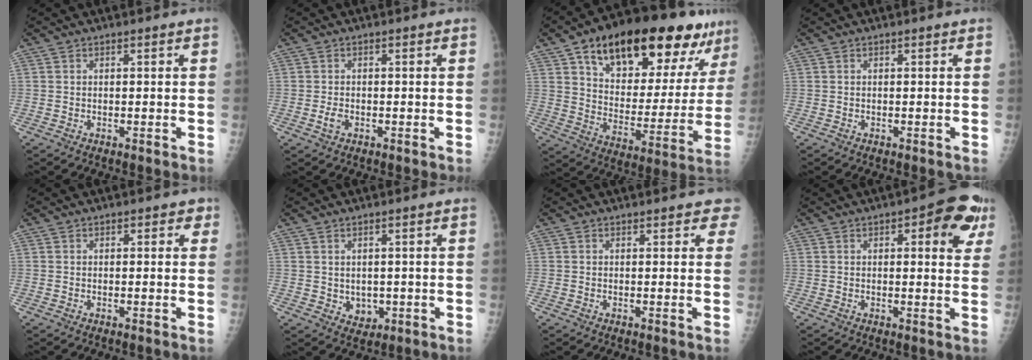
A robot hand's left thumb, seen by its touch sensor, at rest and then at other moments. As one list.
[{"total": 1.9, "force": [-0.7, 1.2, 1.3], "torque": [-0.024, 0.002, -0.013]}, {"total": 28.8, "force": [16.7, 12.6, 19.8], "torque": [-0.260, -0.021, 0.257]}, {"total": 0.0}, {"total": 2.1, "force": [0.9, 1.3, 1.3], "torque": [0.003, 0.002, 0.006]}, {"total": 3.4, "force": [-0.1, 2.8, 1.9], "torque": [-0.014, -0.004, 0.010]}, {"total": 3.0, "force": [2.2, 1.3, 1.5], "torque": [0.012, 0.000, 0.018]}, {"total": 9.6, "force": [4.1, 3.7, 7.8], "torque": [-0.059, -0.007, 0.039]}]